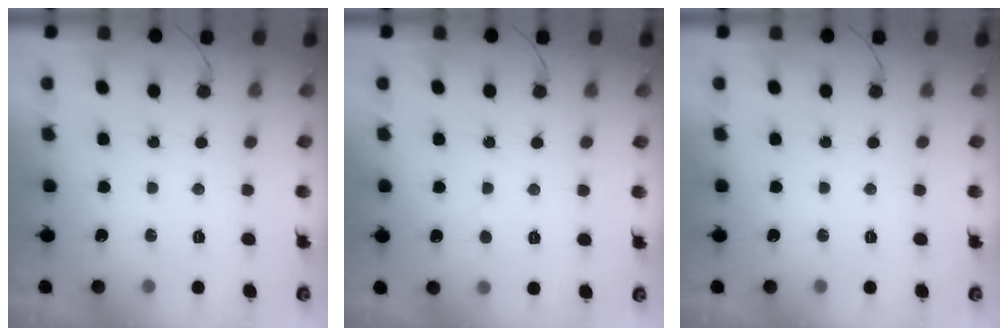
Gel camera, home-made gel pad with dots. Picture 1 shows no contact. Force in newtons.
{"total": 1.6, "press": 1.6, "slide": 0.1}
{"total": 0.0}